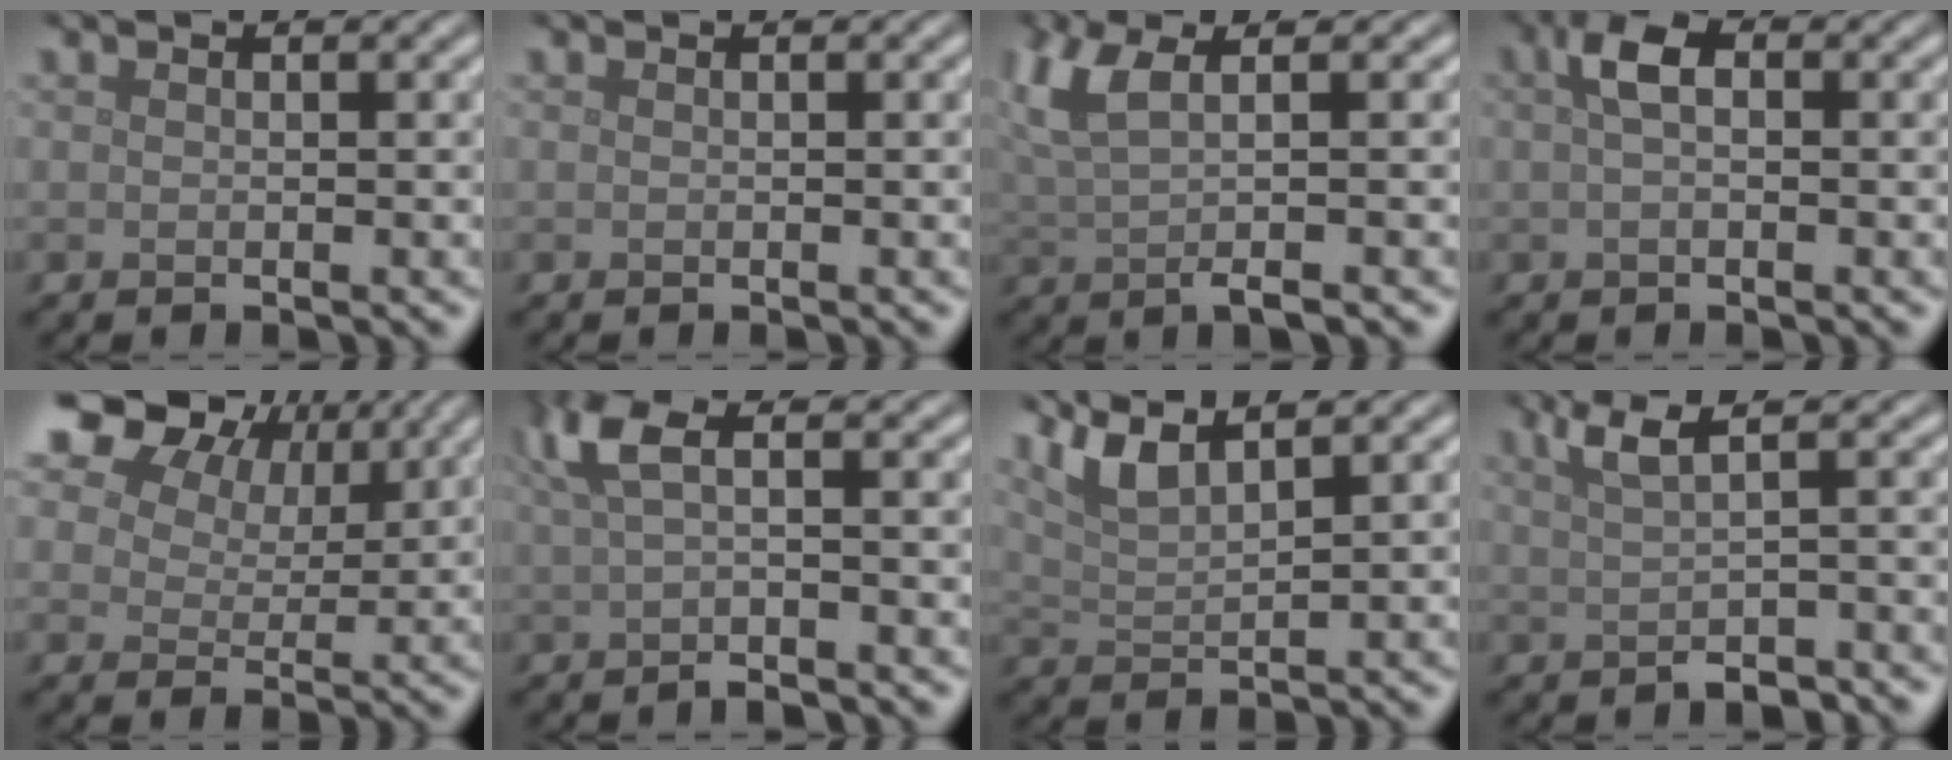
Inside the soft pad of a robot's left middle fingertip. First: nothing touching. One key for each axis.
{"total": 0.0}
{"total": 4.9, "fx": 1.0, "fy": 1.5, "fz": 4.6, "tx": -0.087, "ty": 0.005, "tz": 0.019}
{"total": 2.4, "fx": 0.4, "fy": 1.2, "fz": 2.0, "tx": -0.038, "ty": 0.008, "tz": 0.002}
{"total": 15.4, "fx": 9.7, "fy": 9.3, "fz": 7.6, "tx": -0.170, "ty": 0.030, "tz": 0.178}
{"total": 3.7, "fx": 0.4, "fy": 1.0, "fz": 3.5, "tx": -0.068, "ty": 0.006, "tz": 0.004}
{"total": 3.8, "fx": 2.8, "fy": 0.9, "fz": 2.4, "tx": -0.048, "ty": 0.008, "tz": 0.059}
{"total": 3.3, "fx": 0.5, "fy": 1.2, "fz": 3.0, "tx": -0.046, "ty": 0.001, "tz": 0.010}